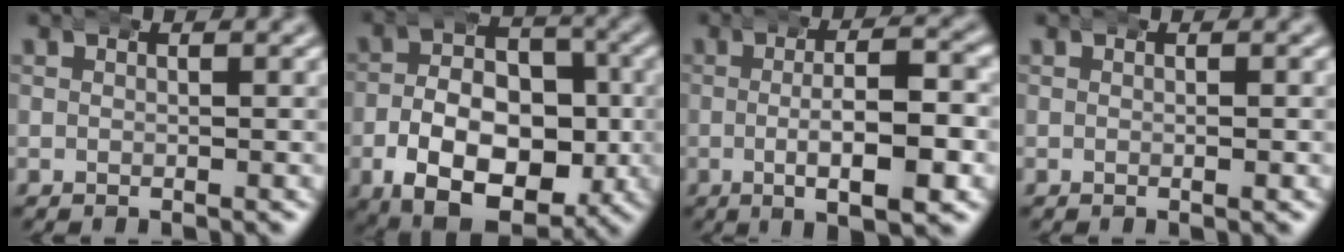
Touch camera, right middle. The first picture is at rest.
{"total": 12.9, "force": [-4.8, 8.4, 8.6], "torque": [-0.133, -0.034, -0.065]}
{"total": 6.7, "force": [-1.7, 1.5, 6.3], "torque": [-0.083, -0.001, -0.025]}
{"total": 0.6, "force": [0.0, 0.2, 0.6], "torque": [-0.007, 0.004, -0.003]}